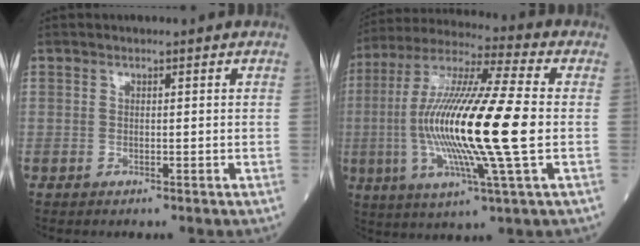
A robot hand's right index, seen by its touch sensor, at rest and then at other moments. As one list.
[{"total": 20.8, "force": [-1.8, 0.7, 20.7], "torque": [-0.413, -0.006, -0.043]}]